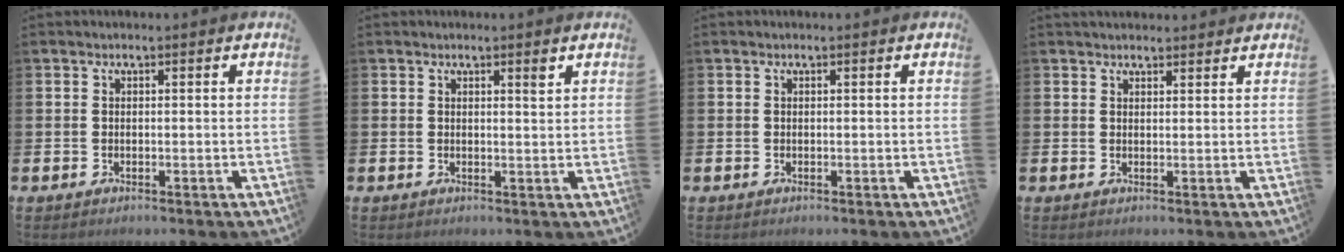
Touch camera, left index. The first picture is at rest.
{"total": 1.8, "force": [1.4, 0.1, 1.1], "torque": [-0.010, -0.004, 0.021]}
{"total": 0.0}
{"total": 1.6, "force": [1.6, 0.5, 0.1], "torque": [0.007, -0.006, 0.026]}